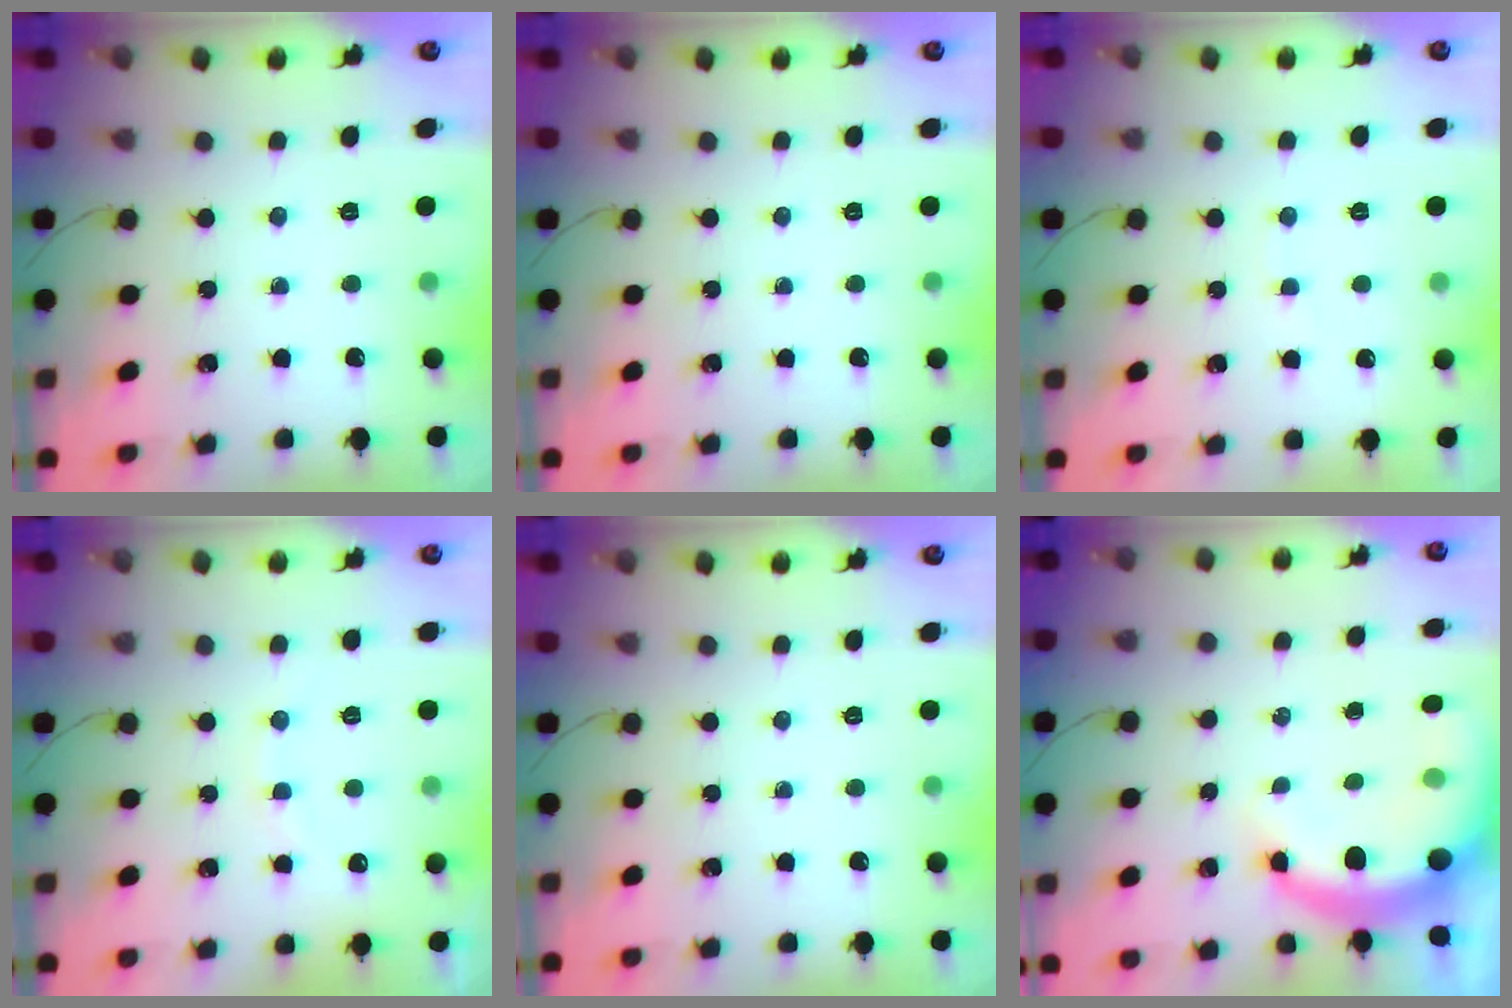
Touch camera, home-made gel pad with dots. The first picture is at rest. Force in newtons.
{"total": 0.0}
{"total": 2.9, "press": 2.9, "slide": 0.7}
{"total": 7.1, "press": 7.0, "slide": 1.5}
{"total": 0.0}
{"total": 9.2, "press": 9.2, "slide": 1.2}